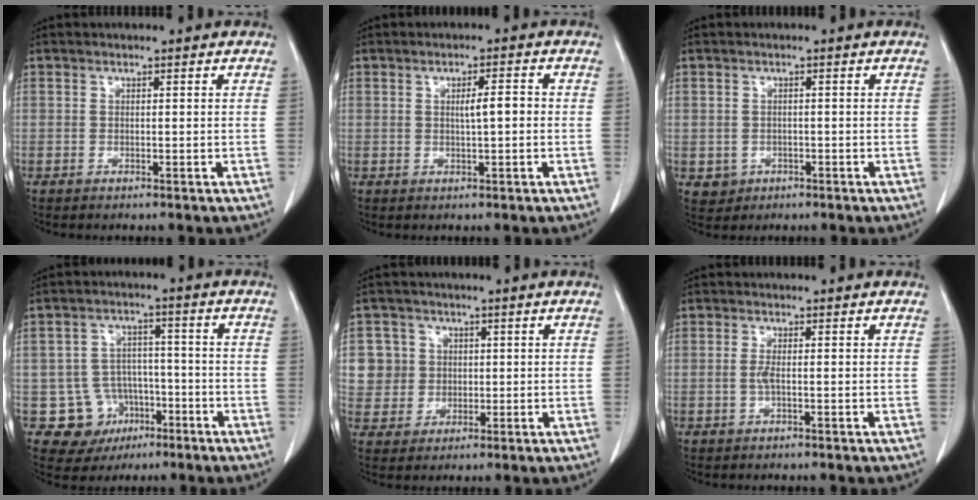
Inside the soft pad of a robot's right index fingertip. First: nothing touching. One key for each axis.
{"total": 3.0, "fx": 0.1, "fy": 0.4, "fz": 2.9, "tx": -0.050, "ty": 0.002, "tz": 0.002}
{"total": 2.6, "fx": -0.8, "fy": 2.5, "fz": 0.4, "tx": -0.001, "ty": 0.005, "tz": -0.006}
{"total": 8.5, "fx": -3.2, "fy": 7.7, "fz": 1.4, "tx": -0.019, "ty": 0.015, "tz": -0.037}
{"total": 6.4, "fx": 1.2, "fy": 6.3, "fz": 0.3, "tx": -0.002, "ty": 0.020, "tz": 0.030}
{"total": 1.3, "fx": -0.2, "fy": 0.0, "fz": 1.3, "tx": -0.028, "ty": 0.000, "tz": -0.004}